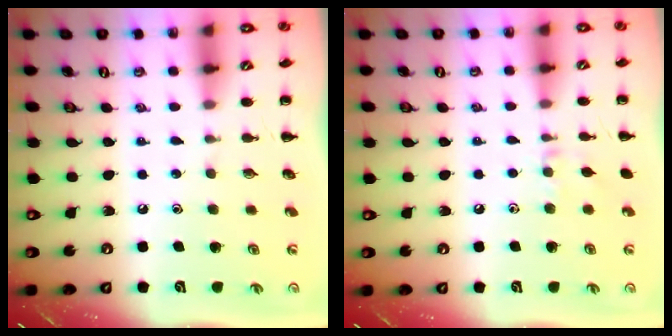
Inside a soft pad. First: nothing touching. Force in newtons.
{"total": 6.3, "press": 6.0, "slide": 1.8}